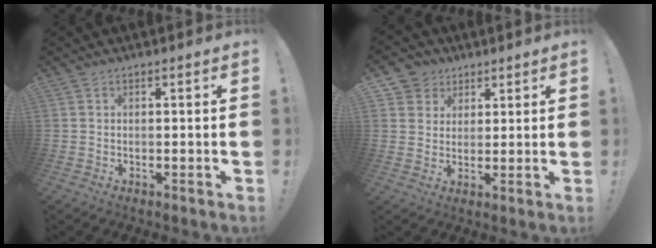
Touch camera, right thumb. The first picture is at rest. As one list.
[{"total": 5.9, "force": [2.7, 5.2, 0.5], "torque": [-0.011, -0.020, 0.055]}]